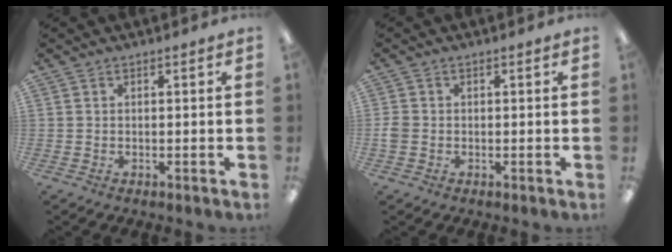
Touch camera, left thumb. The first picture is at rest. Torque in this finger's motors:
{"motor_torque": [-0.33, 0.31, -0.16, 0.13, 0.00]}